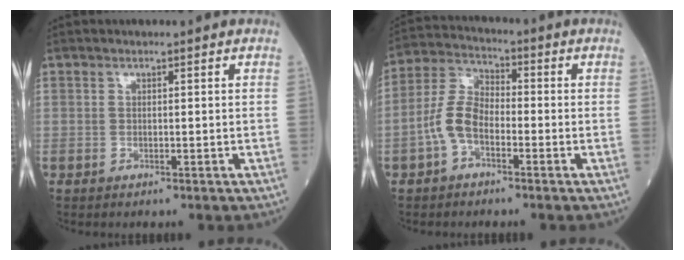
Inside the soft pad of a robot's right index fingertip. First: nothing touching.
{"total": 6.8, "force": [-2.4, 3.6, 5.2], "torque": [-0.121, 0.017, -0.055]}